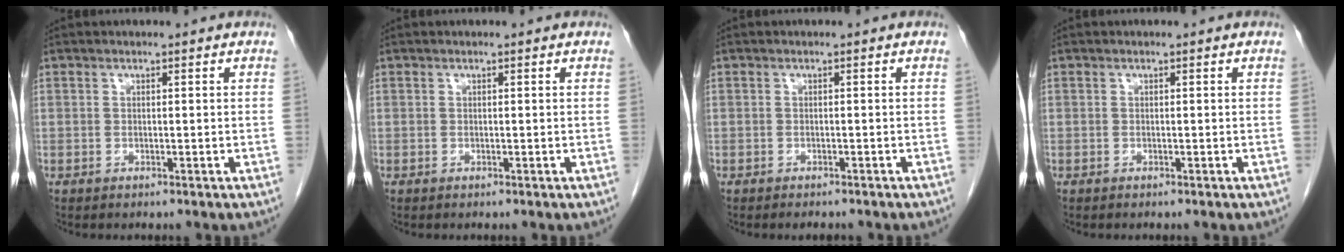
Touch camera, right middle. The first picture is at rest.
{"total": 0.0}
{"total": 1.9, "force": [-1.7, 0.5, 0.8], "torque": [-0.013, -0.004, -0.017]}
{"total": 0.0}